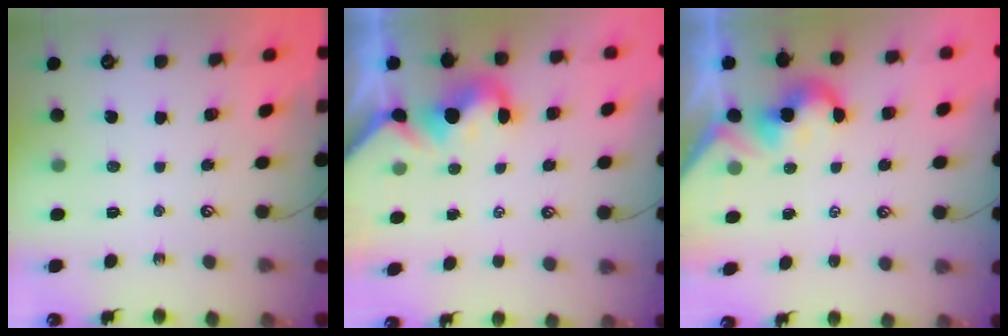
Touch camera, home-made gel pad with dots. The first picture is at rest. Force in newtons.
{"total": 1.4, "press": 1.3, "slide": 0.5}
{"total": 2.0, "press": 1.9, "slide": 0.5}